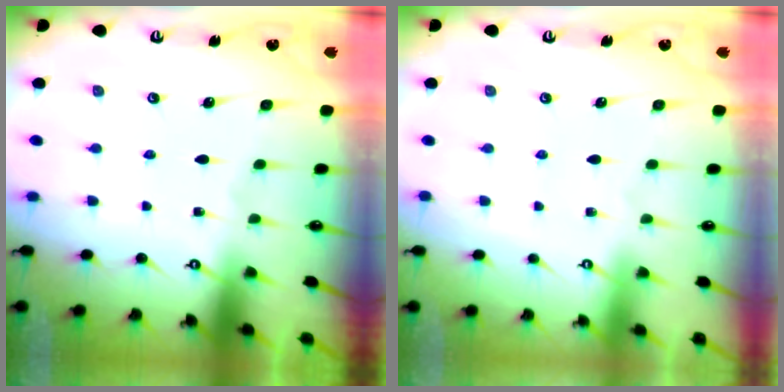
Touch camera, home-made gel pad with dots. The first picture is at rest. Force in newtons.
{"total": 3.9, "press": 3.9, "slide": 0.1}